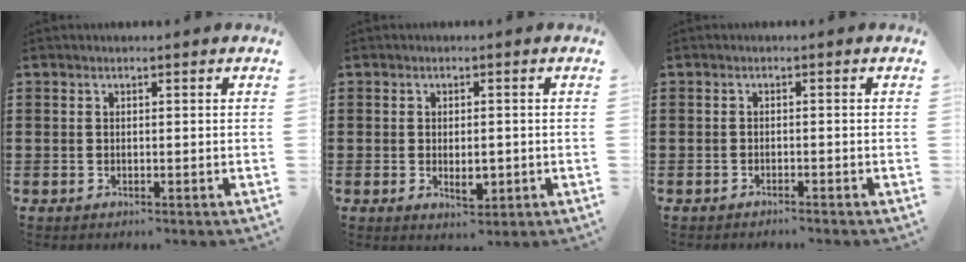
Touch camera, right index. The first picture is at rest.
{"total": 3.4, "force": [-0.6, 1.6, 2.9], "torque": [-0.045, 0.000, -0.012]}
{"total": 1.0, "force": [-1.0, -0.1, 0.1], "torque": [-0.005, 0.000, -0.020]}